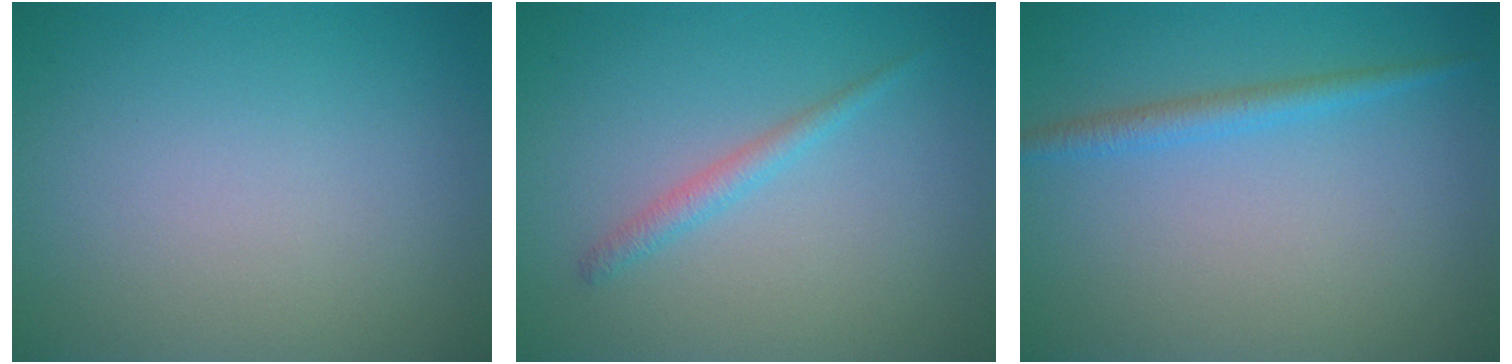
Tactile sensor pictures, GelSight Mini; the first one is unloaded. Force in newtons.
{"total": 1.4, "press": 1.4, "slide": 0.1}
{"total": 1.9, "press": 1.9, "slide": 0.1}